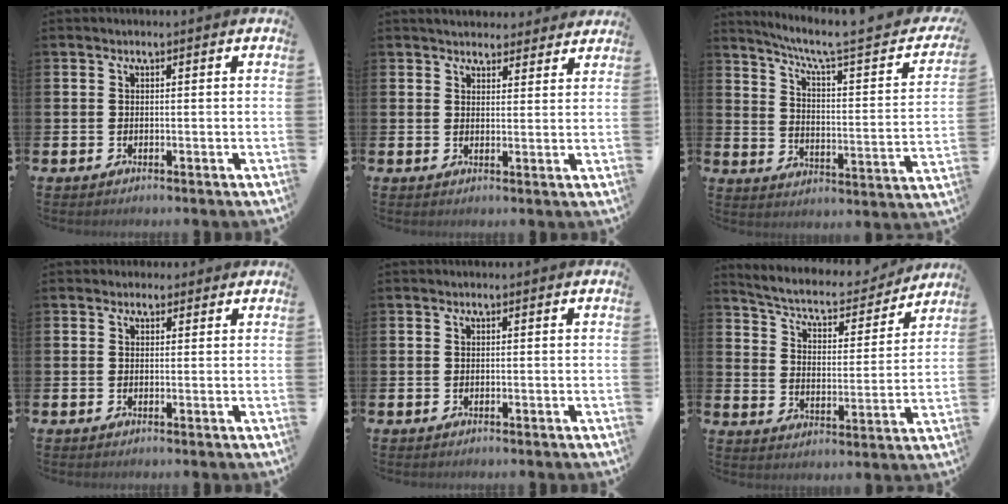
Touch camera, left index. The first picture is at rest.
{"total": 3.9, "force": [3.8, 1.0, -0.1], "torque": [0.002, -0.019, 0.068]}
{"total": 6.7, "force": [4.8, 0.5, 4.7], "torque": [-0.096, -0.040, 0.066]}
{"total": 1.6, "force": [1.3, 0.8, 0.0], "torque": [0.016, 0.000, 0.021]}
{"total": 0.0}
{"total": 6.1, "force": [5.5, 1.8, 2.0], "torque": [-0.070, -0.040, 0.089]}